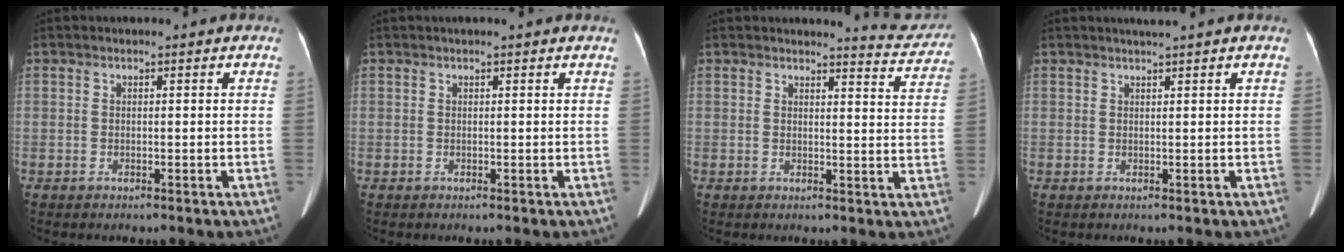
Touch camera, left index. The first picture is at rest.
{"total": 1.9, "force": [1.7, 0.1, 1.0], "torque": [-0.012, 0.018, 0.017]}
{"total": 5.9, "force": [5.9, 0.3, -0.2], "torque": [0.003, -0.034, 0.052]}
{"total": 1.4, "force": [1.2, -0.4, 0.6], "torque": [-0.010, 0.004, 0.024]}